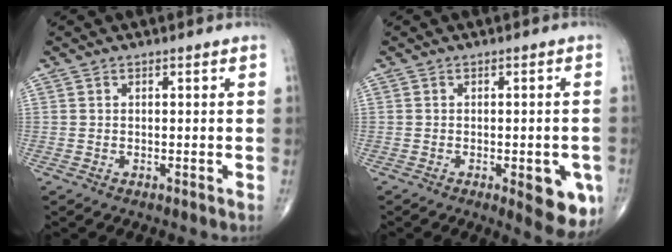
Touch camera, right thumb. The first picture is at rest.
{"total": 8.6, "force": [-3.0, 3.1, 7.4], "torque": [-0.065, -0.003, -0.030]}